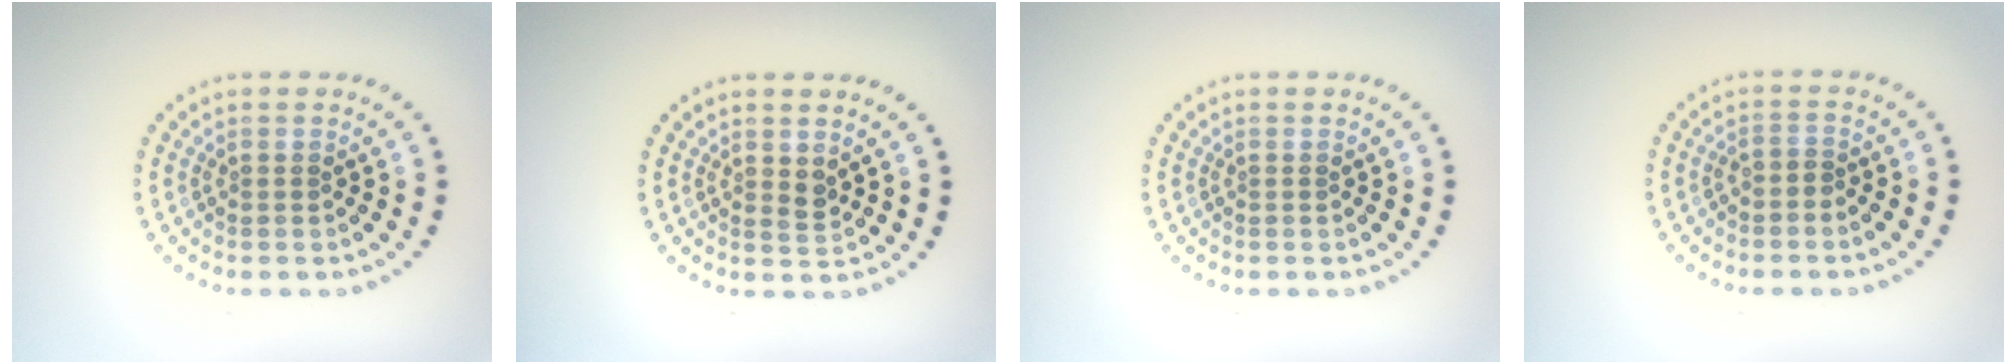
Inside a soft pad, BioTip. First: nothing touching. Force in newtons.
{"total": 1.0, "press": 0.9, "slide": 0.5}
{"total": 0.0}
{"total": 0.6, "press": 0.4, "slide": 0.5}